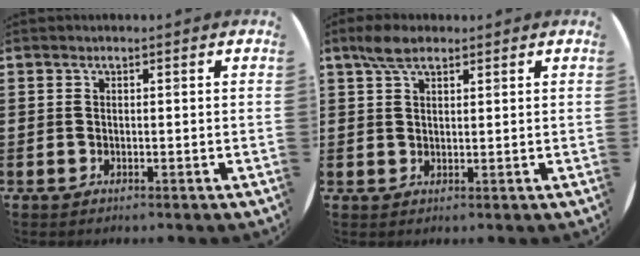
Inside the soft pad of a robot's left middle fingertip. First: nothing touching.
{"total": 3.8, "force": [2.7, 1.5, 2.2], "torque": [-0.041, 0.004, 0.048]}